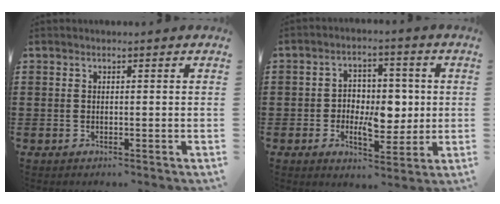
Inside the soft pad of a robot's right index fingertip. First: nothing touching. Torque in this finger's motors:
{"motor_torque": [1.28, 0.85, 0.40, 0.07]}